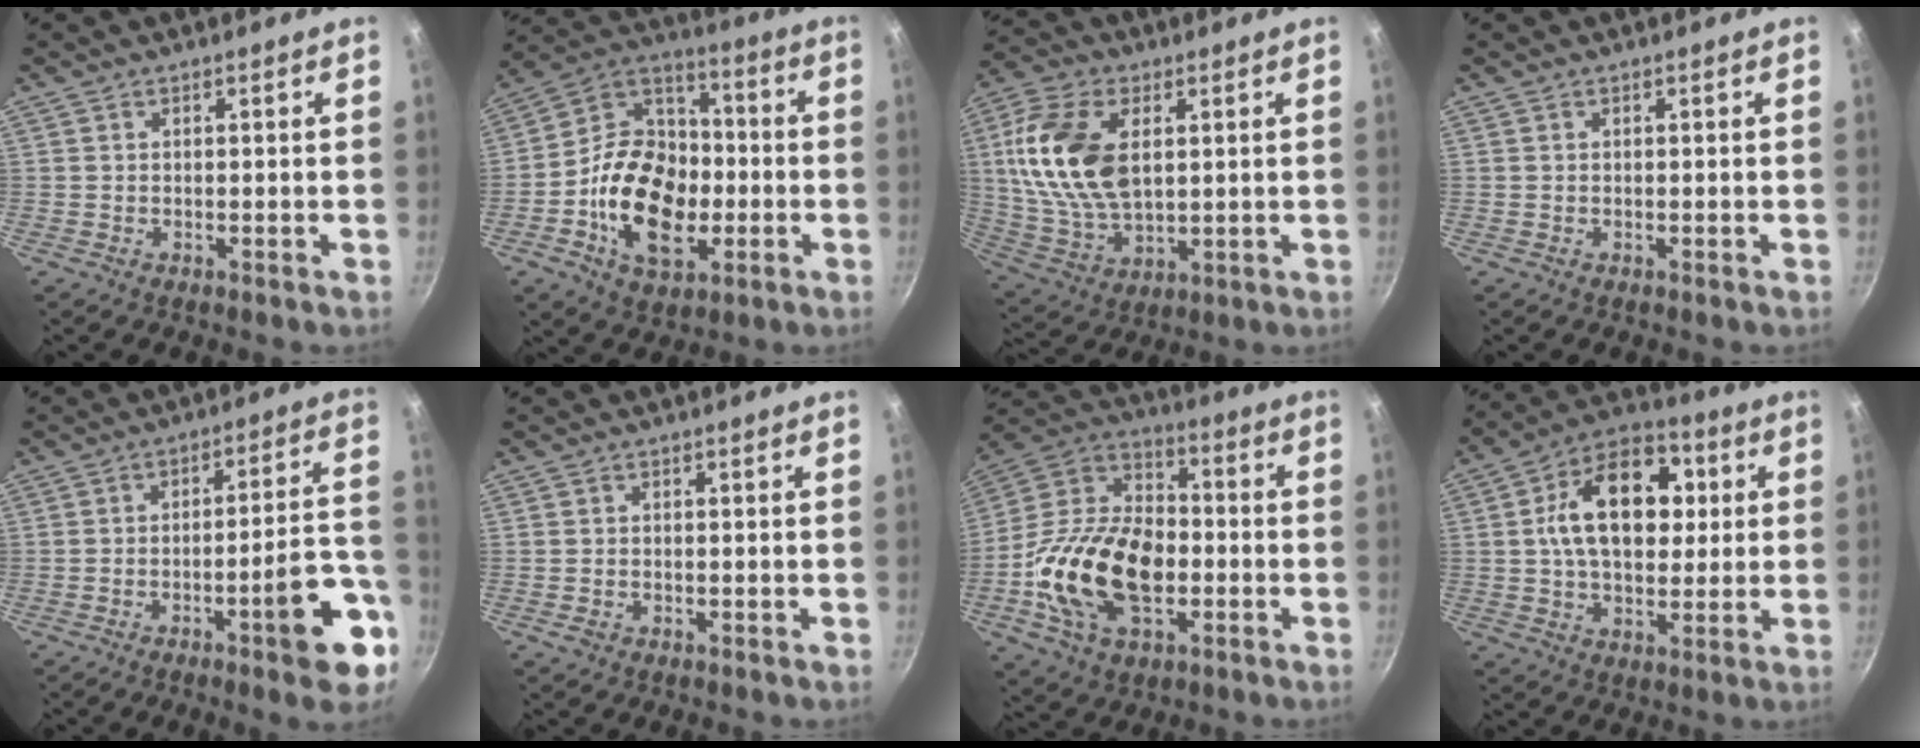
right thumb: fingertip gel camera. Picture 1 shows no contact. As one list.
[{"total": 20.0, "force": [-4.6, 13.6, 13.9], "torque": [-0.209, 0.040, -0.089]}, {"total": 17.7, "force": [3.5, 10.5, 13.8], "torque": [-0.256, -0.006, 0.073]}, {"total": 0.0}, {"total": 13.9, "force": [-6.1, 3.3, 12.0], "torque": [-0.136, 0.044, -0.082]}, {"total": 1.4, "force": [-0.6, 0.9, 0.8], "torque": [-0.019, 0.003, -0.011]}, {"total": 23.1, "force": [-4.8, 14.6, 17.3], "torque": [-0.300, 0.041, -0.095]}, {"total": 17.9, "force": [3.0, 11.7, 13.2], "torque": [-0.174, 0.018, 0.030]}]